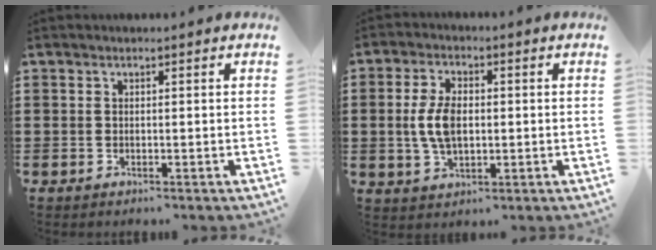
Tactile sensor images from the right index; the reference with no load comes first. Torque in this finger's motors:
{"motor_torque": [0.43, 0.23, 0.20, 0.10]}